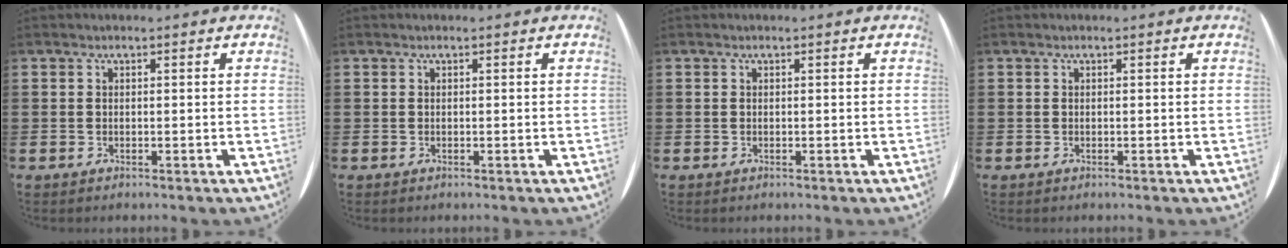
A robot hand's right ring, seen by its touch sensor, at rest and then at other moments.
{"total": 0.0}
{"total": 0.0}
{"total": 0.0}